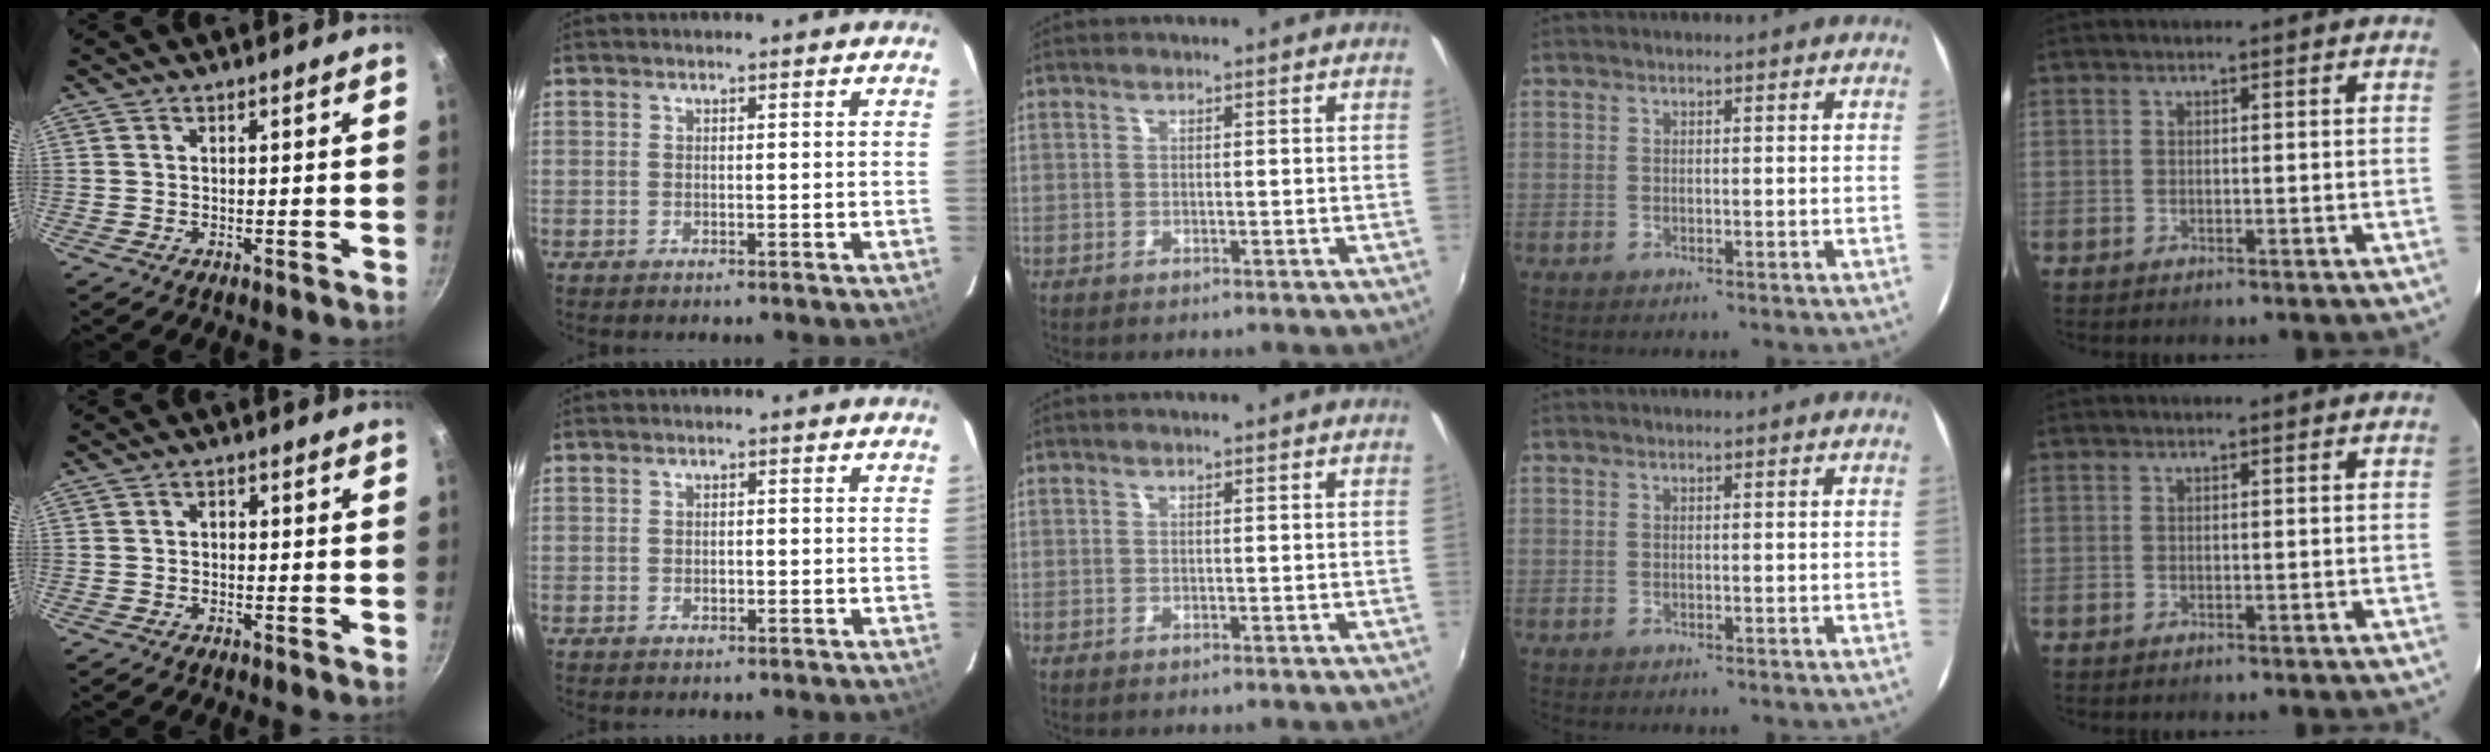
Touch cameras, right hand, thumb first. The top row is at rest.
{"thumb": {"total": 1.1, "force": [-0.3, 1.0, 0.5], "torque": [-0.011, 0.006, -0.006]}, "index": {"total": 1.2, "force": [-0.3, 0.9, 0.7], "torque": [-0.012, 0.003, -0.005]}}